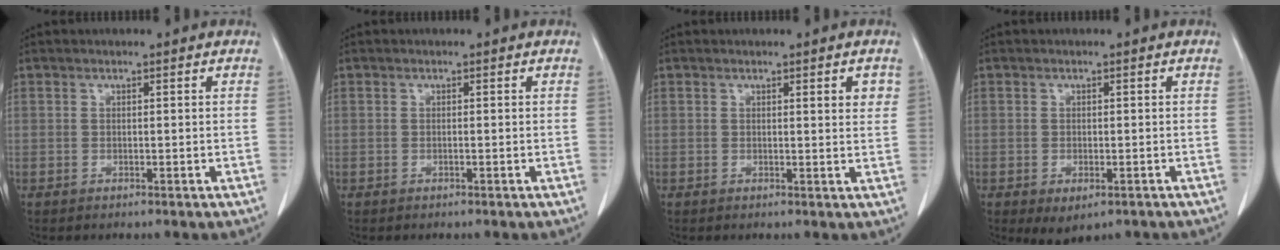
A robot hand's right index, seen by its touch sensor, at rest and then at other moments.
{"total": 0.0}
{"total": 2.3, "force": [1.0, 0.5, 2.0], "torque": [-0.023, -0.003, 0.011]}
{"total": 3.8, "force": [-2.2, 1.9, 2.5], "torque": [-0.036, -0.007, -0.023]}